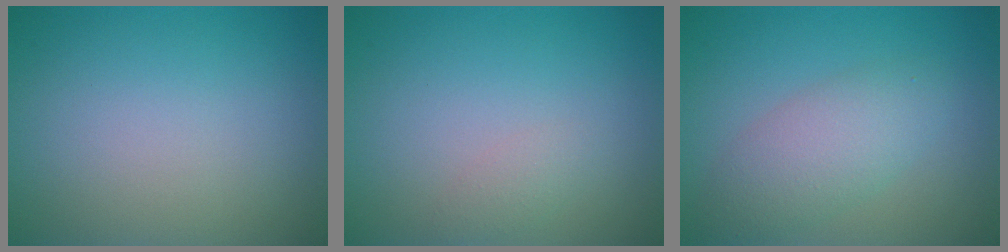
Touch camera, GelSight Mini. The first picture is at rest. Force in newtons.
{"total": 1.0, "press": 1.0, "slide": 0.0}
{"total": 3.8, "press": 3.8, "slide": 0.1}